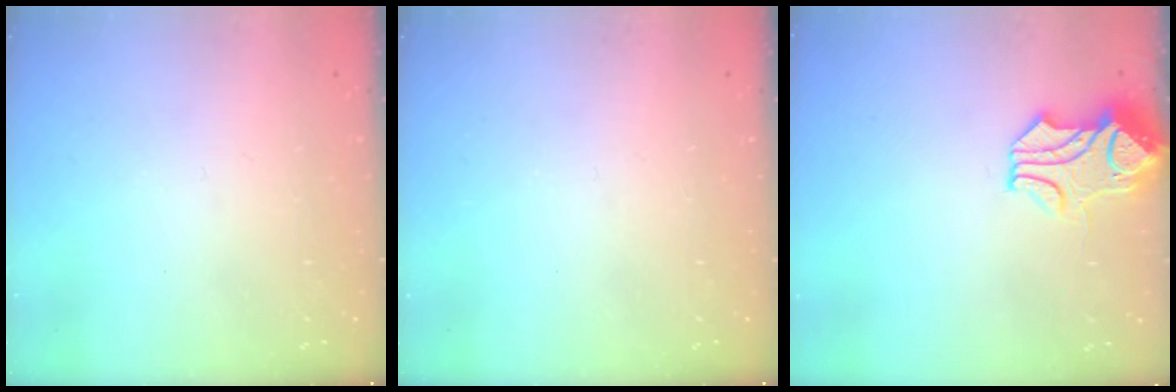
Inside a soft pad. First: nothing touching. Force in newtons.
{"total": 0.0}
{"total": 1.5, "press": 0.8, "slide": 1.3}